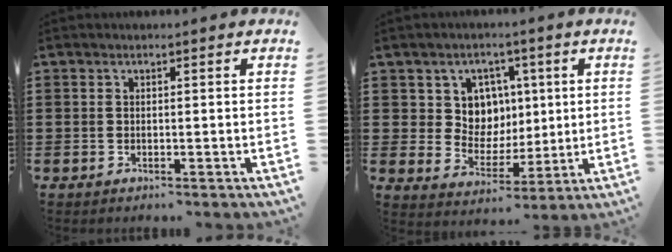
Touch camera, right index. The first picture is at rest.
{"total": 7.6, "force": [2.5, 6.7, 2.6], "torque": [-0.070, 0.003, 0.046]}